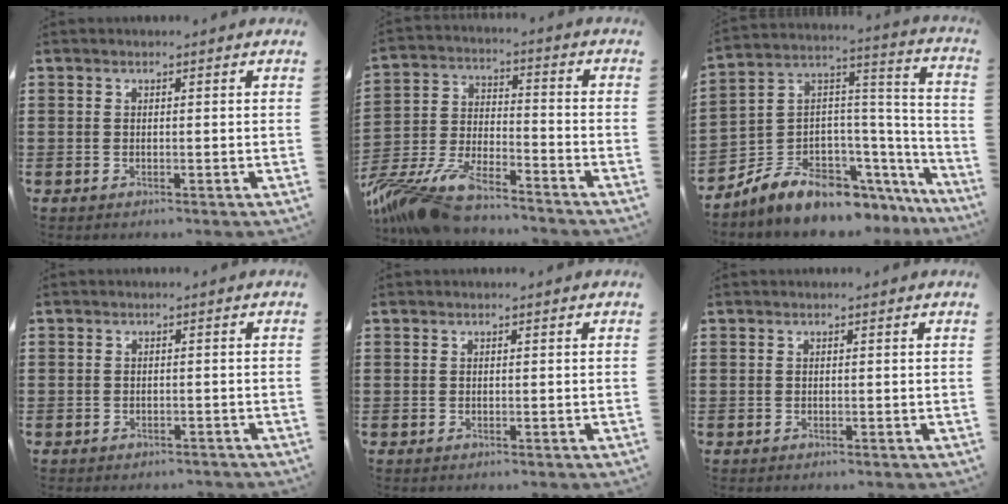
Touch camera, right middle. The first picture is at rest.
{"total": 10.8, "force": [-9.4, 2.2, 4.8], "torque": [-0.111, 0.007, -0.189]}
{"total": 8.3, "force": [-7.1, 3.5, 2.5], "torque": [-0.071, -0.004, -0.141]}
{"total": 1.0, "force": [-0.9, 0.4, 0.0], "torque": [-0.003, 0.001, -0.020]}
{"total": 0.0}
{"total": 0.0}